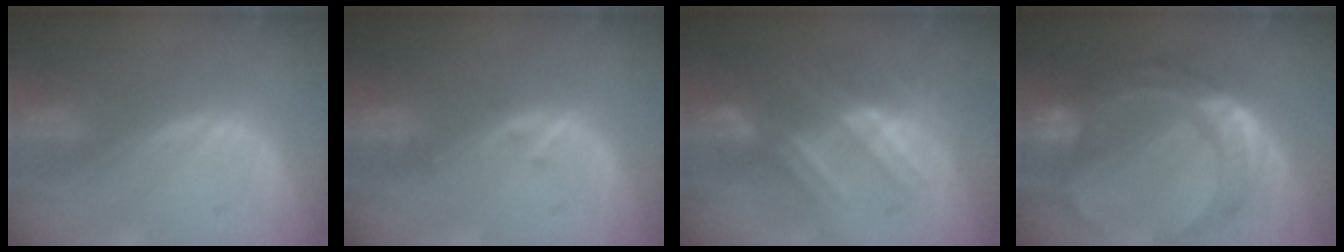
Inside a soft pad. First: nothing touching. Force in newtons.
{"total": 1.1, "press": 1.1, "slide": 0.1}
{"total": 7.8, "press": 7.2, "slide": 2.9}
{"total": 11.0, "press": 11.0, "slide": 1.1}